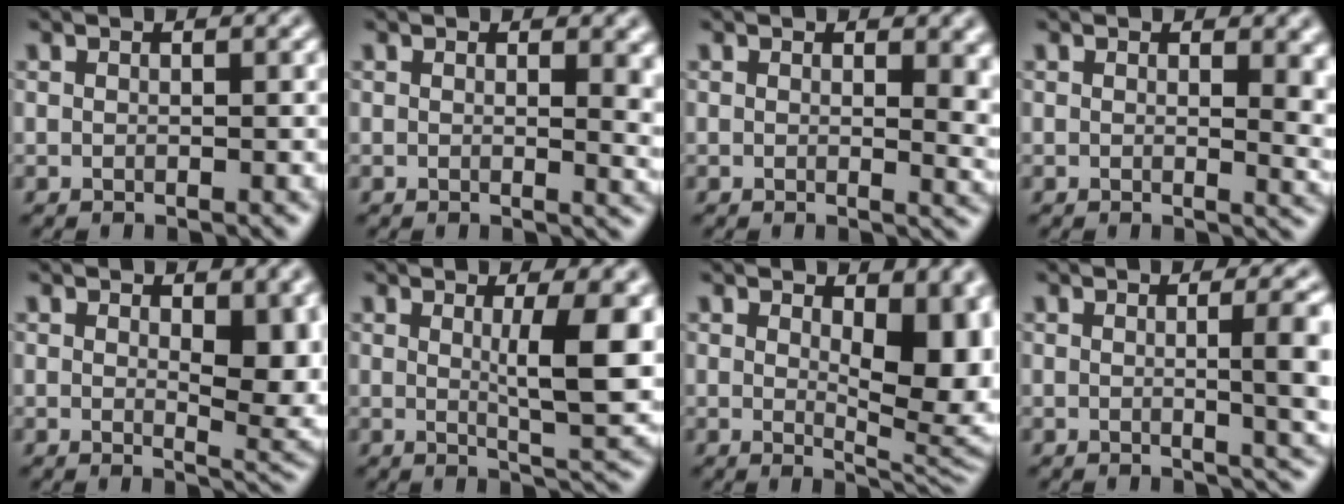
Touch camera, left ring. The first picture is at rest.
{"total": 2.7, "force": [0.7, 1.0, 2.4], "torque": [-0.022, -0.003, 0.010]}
{"total": 3.3, "force": [0.8, 1.5, 2.8], "torque": [-0.024, -0.006, 0.012]}
{"total": 3.6, "force": [0.8, 1.5, 3.1], "torque": [-0.027, -0.008, 0.013]}
{"total": 5.9, "force": [1.0, 2.5, 5.3], "torque": [-0.069, -0.009, 0.023]}
{"total": 6.6, "force": [1.2, 1.4, 6.3], "torque": [-0.085, -0.010, 0.023]}
{"total": 9.0, "force": [1.4, 4.3, 7.8], "torque": [-0.084, -0.008, 0.031]}
{"total": 5.5, "force": [0.2, 1.8, 5.2], "torque": [-0.048, 0.002, 0.002]}